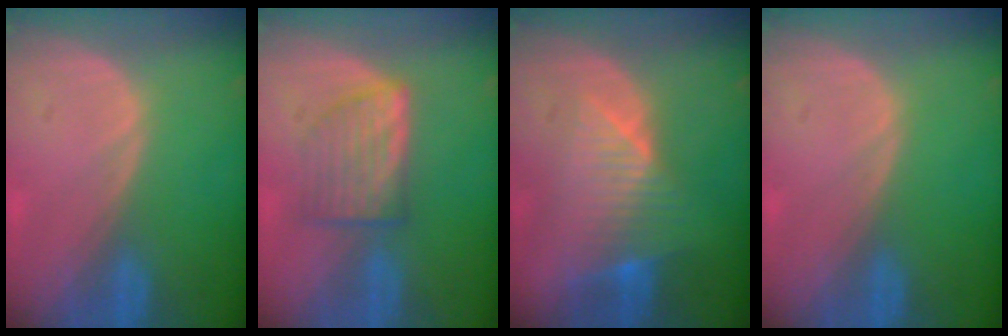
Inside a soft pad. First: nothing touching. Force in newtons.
{"total": 5.7, "press": 5.6, "slide": 1.2}
{"total": 8.0, "press": 6.9, "slide": 4.0}
{"total": 0.0}